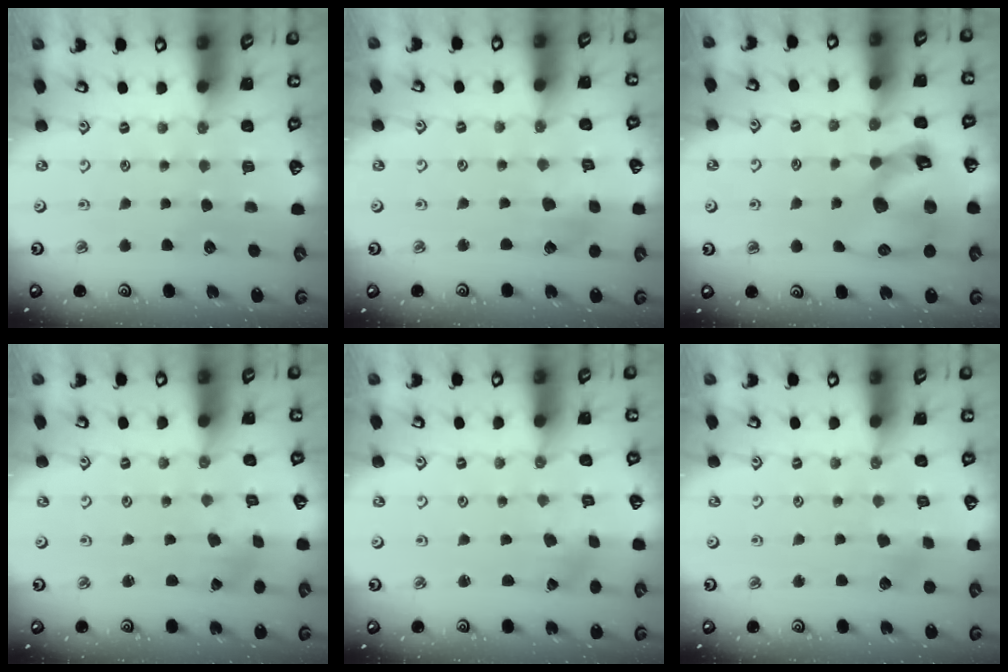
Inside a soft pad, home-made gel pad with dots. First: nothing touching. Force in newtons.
{"total": 3.6, "press": 3.6, "slide": 0.6}
{"total": 15.4, "press": 15.3, "slide": 2.1}
{"total": 1.5, "press": 1.5, "slide": 0.2}
{"total": 1.1, "press": 1.1, "slide": 0.2}
{"total": 2.6, "press": 2.6, "slide": 0.4}